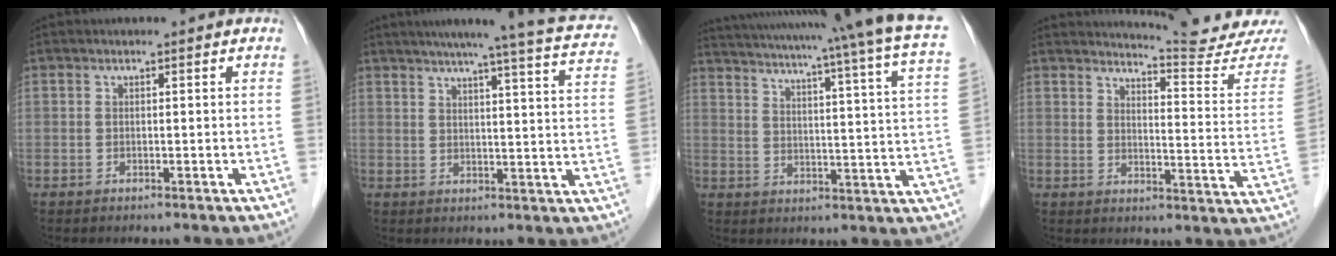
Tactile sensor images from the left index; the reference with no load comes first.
{"total": 20.7, "force": [17.4, 0.7, 11.1], "torque": [-0.154, -0.012, 0.199]}
{"total": 27.4, "force": [22.5, -0.2, 15.7], "torque": [-0.245, -0.035, 0.275]}
{"total": 14.3, "force": [14.1, -1.6, 1.8], "torque": [-0.023, -0.105, 0.157]}